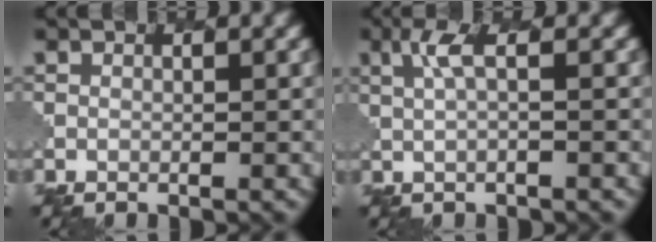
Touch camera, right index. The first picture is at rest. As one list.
[{"total": 2.5, "force": [1.1, 0.4, 2.2], "torque": [-0.045, 0.003, 0.019]}]